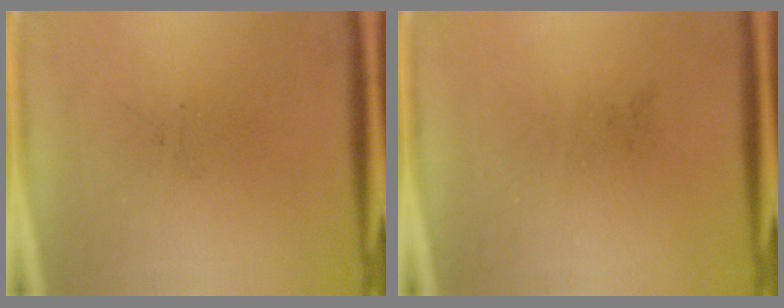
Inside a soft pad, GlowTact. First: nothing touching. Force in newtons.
{"total": 0.0}